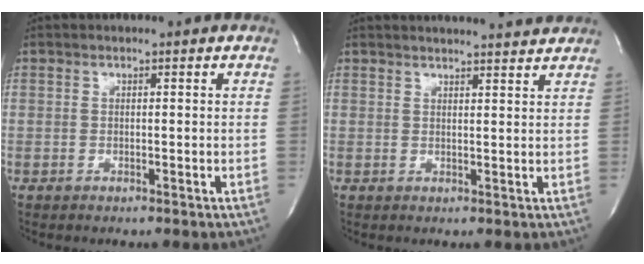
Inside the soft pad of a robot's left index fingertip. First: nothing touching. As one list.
[{"total": 8.6, "force": [8.3, 0.3, 2.2], "torque": [-0.032, 0.004, 0.094]}]